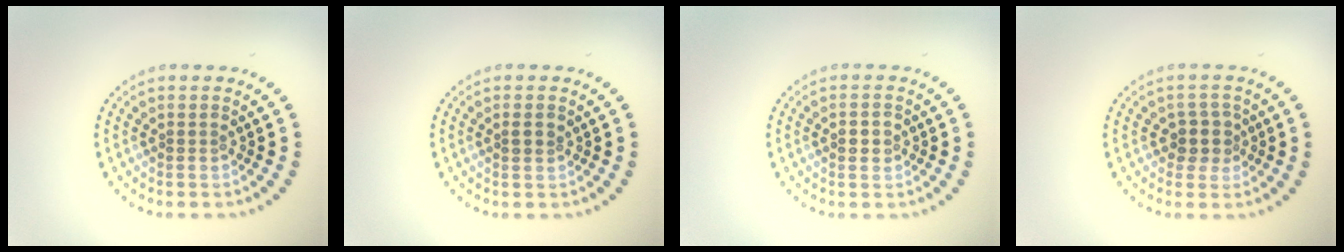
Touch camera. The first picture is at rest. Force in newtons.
{"total": 1.0, "press": 1.0, "slide": 0.3}
{"total": 1.3, "press": 1.3, "slide": 0.1}
{"total": 2.2, "press": 1.9, "slide": 1.1}